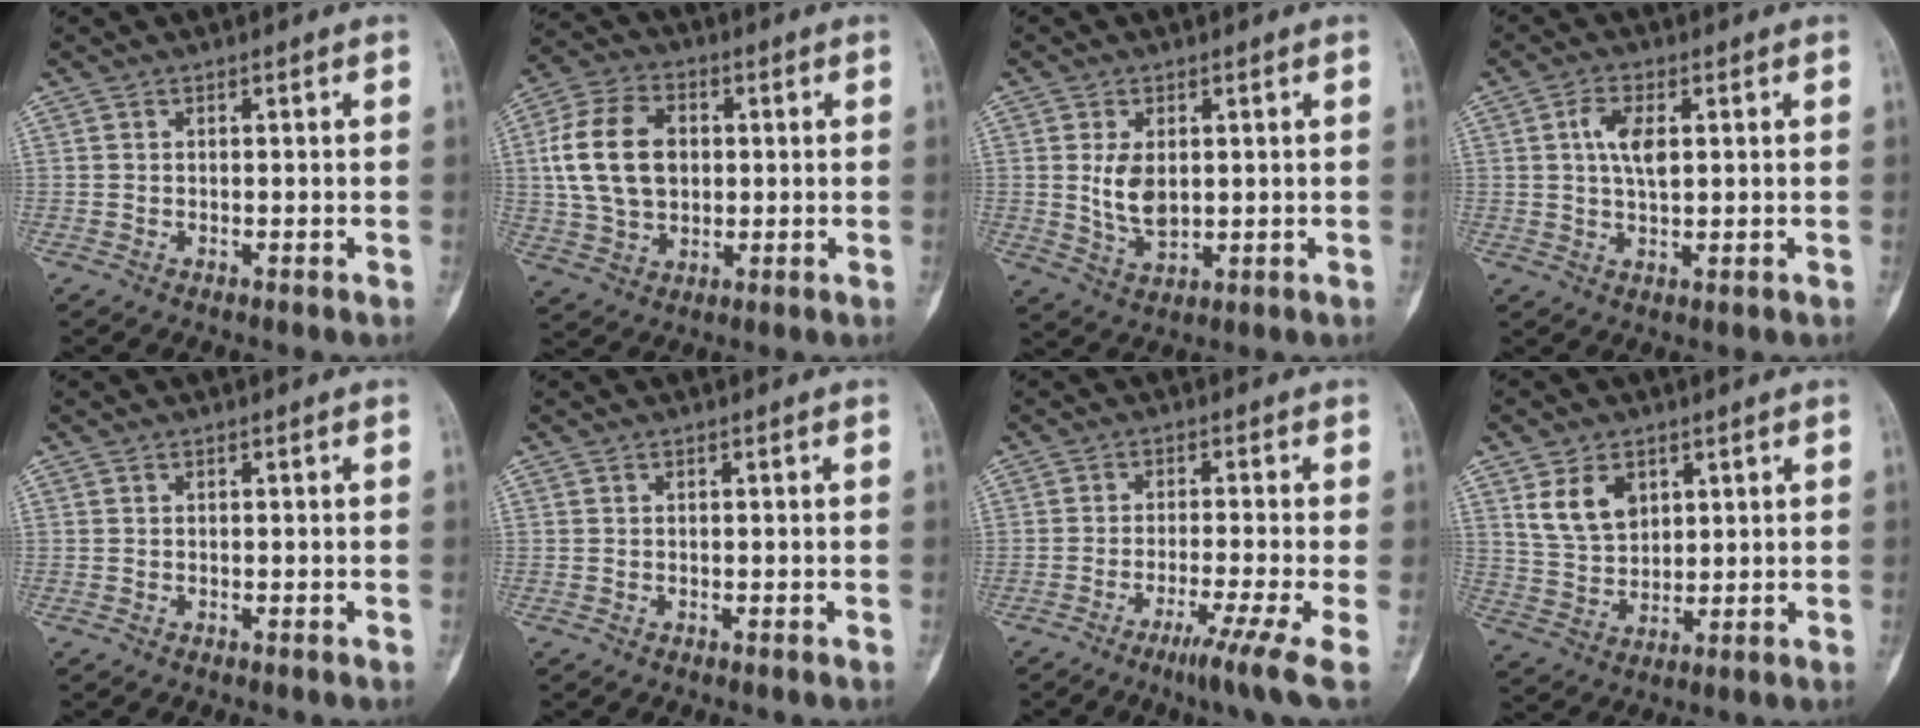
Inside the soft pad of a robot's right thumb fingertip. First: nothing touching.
{"total": 14.4, "force": [1.7, 10.1, 10.1], "torque": [-0.171, 0.012, 0.029]}
{"total": 6.5, "force": [0.9, 3.9, 5.1], "torque": [-0.082, -0.012, 0.026]}
{"total": 5.8, "force": [1.2, 2.7, 5.0], "torque": [-0.098, -0.004, 0.020]}
{"total": 0.0}
{"total": 0.0}
{"total": 7.9, "force": [-3.8, -0.9, 6.9], "torque": [-0.141, -0.006, -0.070]}
{"total": 8.4, "force": [3.8, 5.7, 4.8], "torque": [-0.070, -0.019, 0.081]}